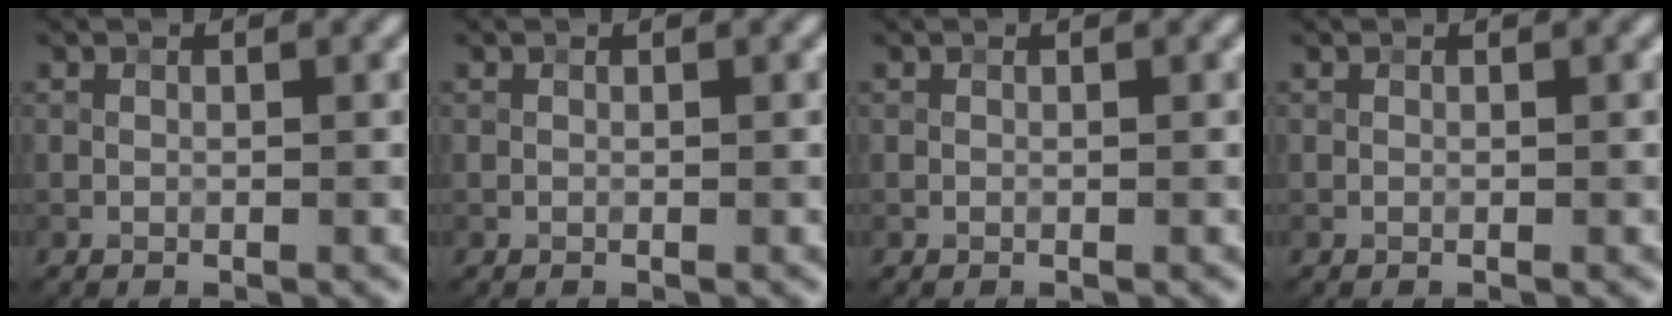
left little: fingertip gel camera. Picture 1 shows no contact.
{"total": 0.0}
{"total": 0.0}
{"total": 0.0}